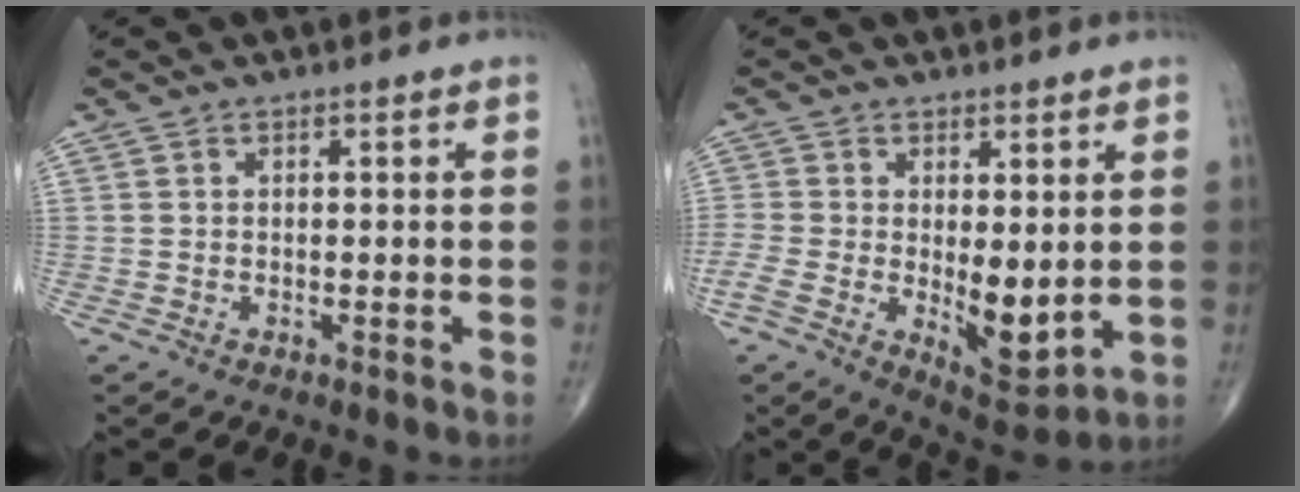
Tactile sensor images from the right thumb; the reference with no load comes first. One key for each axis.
{"total": 11.0, "fx": -0.9, "fy": 5.0, "fz": 9.7, "tx": -0.163, "ty": -0.016, "tz": -0.005}